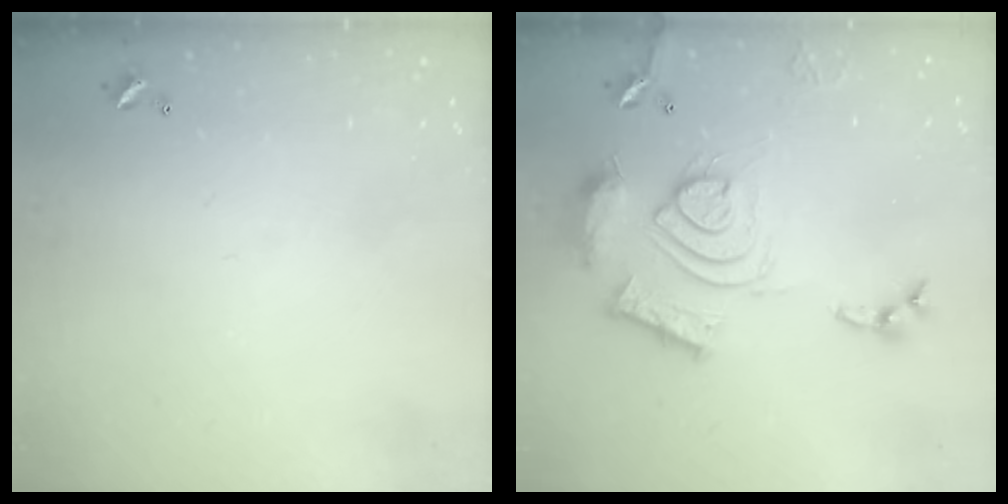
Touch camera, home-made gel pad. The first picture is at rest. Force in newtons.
{"total": 17.8, "press": 17.7, "slide": 1.5}